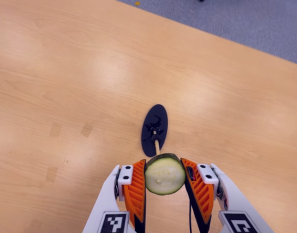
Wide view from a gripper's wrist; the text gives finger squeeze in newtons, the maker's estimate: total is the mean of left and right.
{"total": 10.7, "left": 9.6, "right": 11.8}